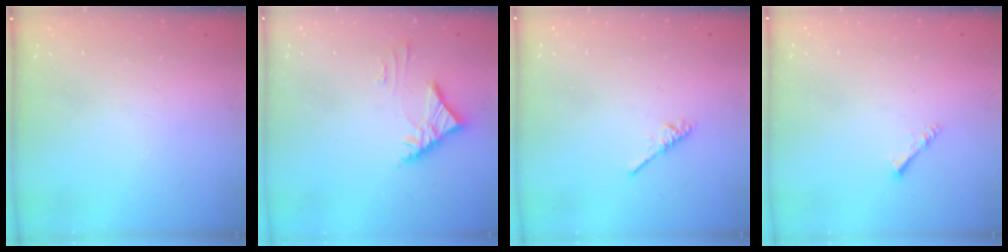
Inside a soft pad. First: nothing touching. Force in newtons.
{"total": 4.0, "press": 3.9, "slide": 0.9}
{"total": 1.9, "press": 1.9, "slide": 0.4}
{"total": 1.4, "press": 1.4, "slide": 0.3}